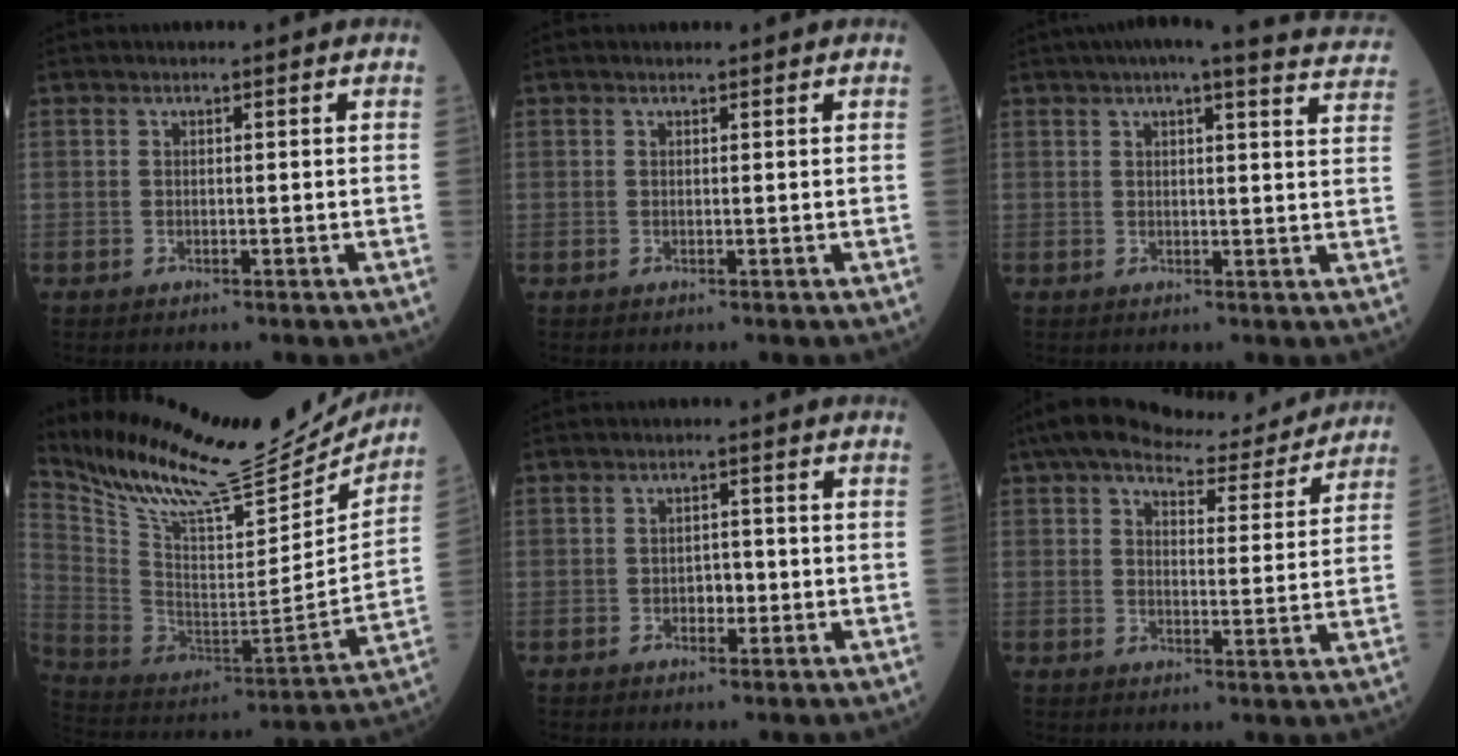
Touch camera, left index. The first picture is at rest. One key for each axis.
{"total": 0.9, "fx": 0.8, "fy": 0.1, "fz": 0.2, "tx": -0.006, "ty": 0.006, "tz": 0.013}
{"total": 16.9, "fx": 15.2, "fy": 2.0, "fz": 7.2, "tx": -0.086, "ty": -0.007, "tz": 0.166}
{"total": 24.4, "fx": 22.5, "fy": 3.6, "fz": 8.6, "tx": -0.163, "ty": -0.058, "tz": 0.350}
{"total": 1.8, "fx": -0.5, "fy": 1.2, "fz": 1.3, "tx": -0.013, "ty": 0.003, "tz": -0.008}
{"total": 14.1, "fx": 12.8, "fy": 2.9, "fz": 5.3, "tx": -0.072, "ty": 0.011, "tz": 0.168}